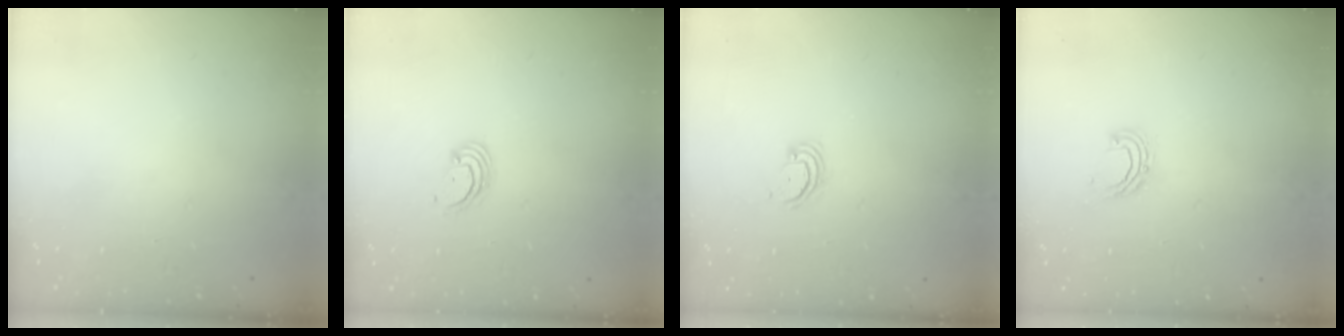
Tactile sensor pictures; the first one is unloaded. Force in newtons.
{"total": 2.6, "press": 2.6, "slide": 0.3}
{"total": 3.1, "press": 3.1, "slide": 0.5}
{"total": 5.6, "press": 5.6, "slide": 1.0}